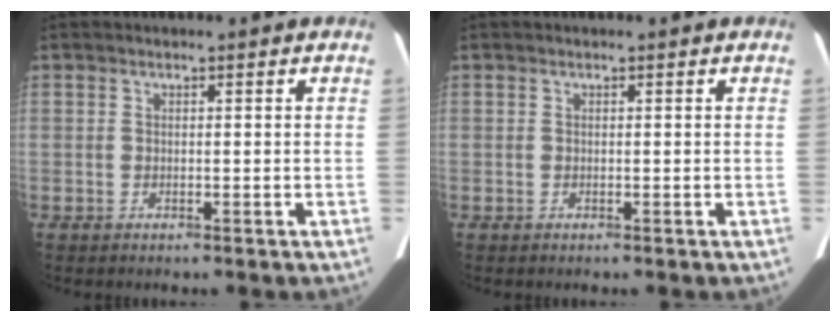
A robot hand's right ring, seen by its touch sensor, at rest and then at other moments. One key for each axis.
{"total": 0.0}